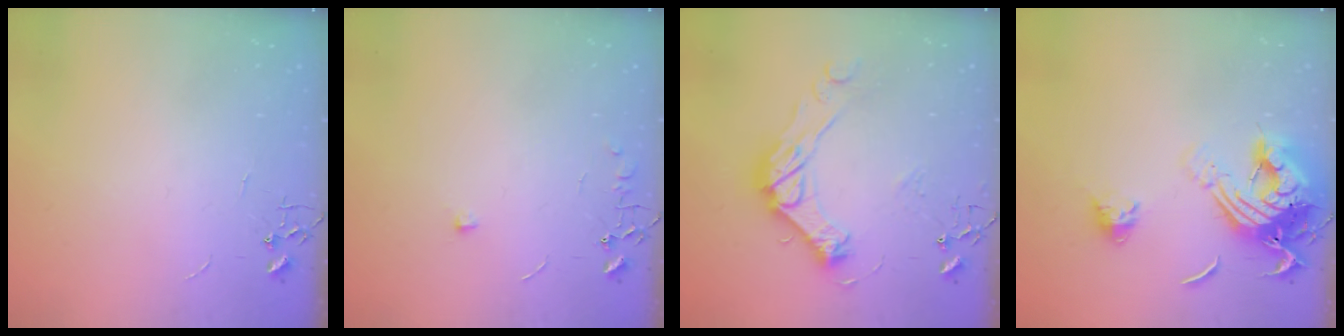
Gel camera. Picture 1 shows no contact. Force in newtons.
{"total": 6.1, "press": 6.1, "slide": 0.8}
{"total": 14.5, "press": 14.4, "slide": 1.1}
{"total": 19.1, "press": 19.0, "slide": 1.8}